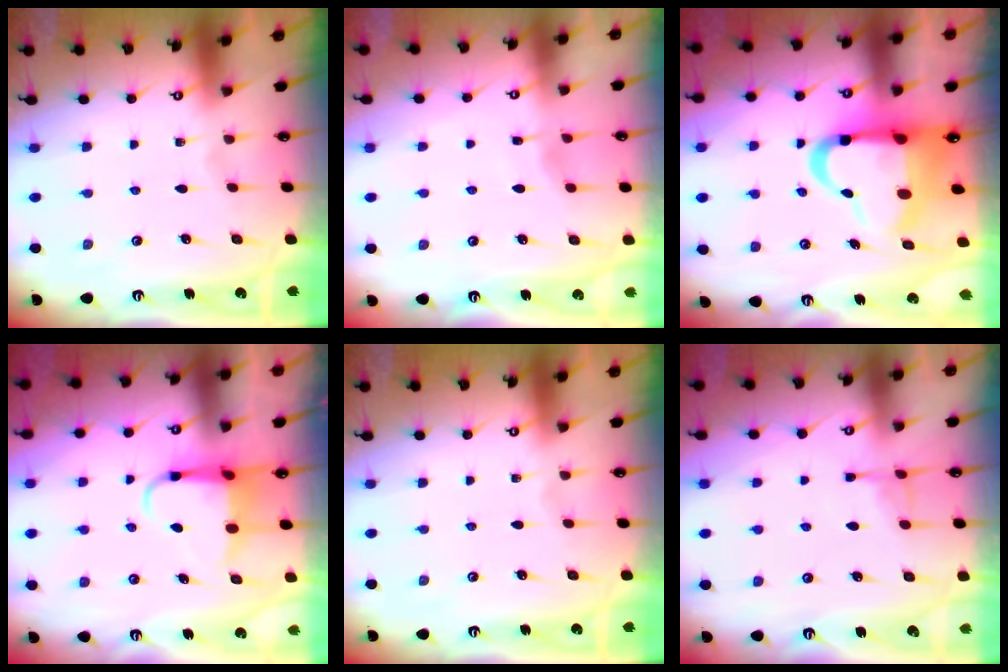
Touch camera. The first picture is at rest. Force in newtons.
{"total": 2.6, "press": 2.5, "slide": 0.4}
{"total": 14.3, "press": 14.0, "slide": 3.0}
{"total": 5.7, "press": 5.7, "slide": 0.8}
{"total": 0.0}
{"total": 4.5, "press": 4.5, "slide": 0.7}